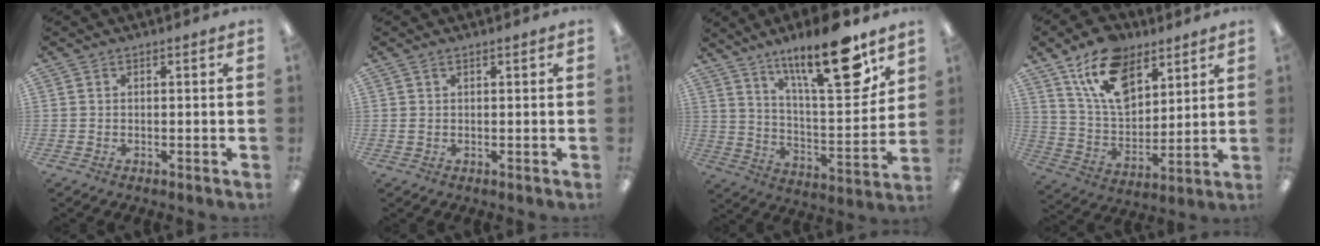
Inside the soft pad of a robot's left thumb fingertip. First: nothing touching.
{"total": 1.3, "force": [0.7, 0.7, 0.9], "torque": [-0.013, 0.000, 0.010]}
{"total": 20.3, "force": [14.0, 5.1, 13.8], "torque": [-0.213, -0.086, 0.221]}
{"total": 16.2, "force": [9.9, 9.3, 8.8], "torque": [-0.157, -0.036, 0.185]}